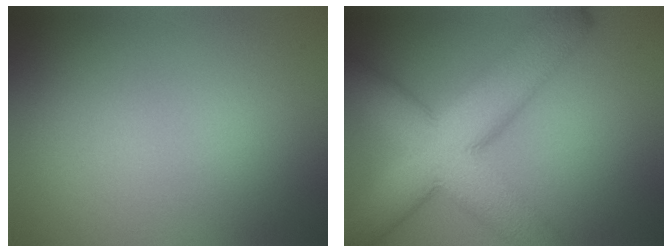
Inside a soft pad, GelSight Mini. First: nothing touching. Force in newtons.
{"total": 11.4, "press": 11.4, "slide": 0.5}